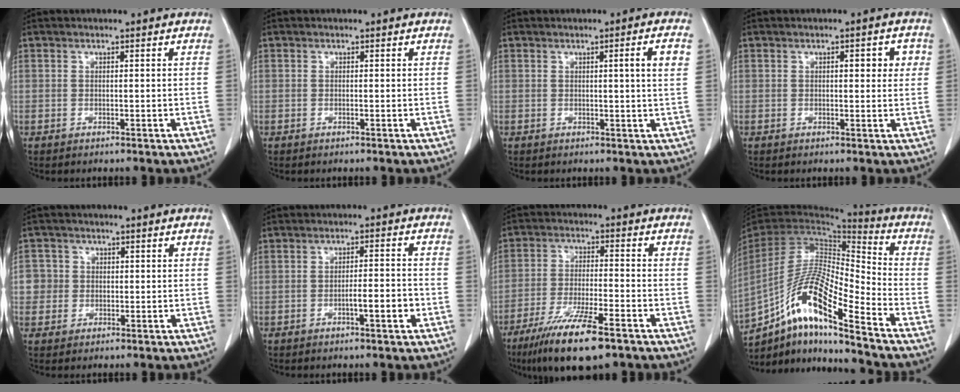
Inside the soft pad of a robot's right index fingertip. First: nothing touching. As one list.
[{"total": 0.0}, {"total": 3.3, "force": [0.9, -0.5, 3.2], "torque": [-0.045, -0.002, 0.011]}, {"total": 3.4, "force": [0.9, 1.2, 3.0], "torque": [-0.034, 0.006, 0.009]}, {"total": 3.5, "force": [0.0, 3.5, 0.1], "torque": [0.014, 0.011, -0.001]}, {"total": 4.1, "force": [-1.6, 0.4, 3.7], "torque": [-0.053, 0.001, -0.025]}, {"total": 12.7, "force": [-8.5, 1.8, 9.2], "torque": [-0.167, -0.032, -0.143]}, {"total": 16.6, "force": [-11.3, 0.9, 12.2], "torque": [-0.242, -0.002, -0.205]}]